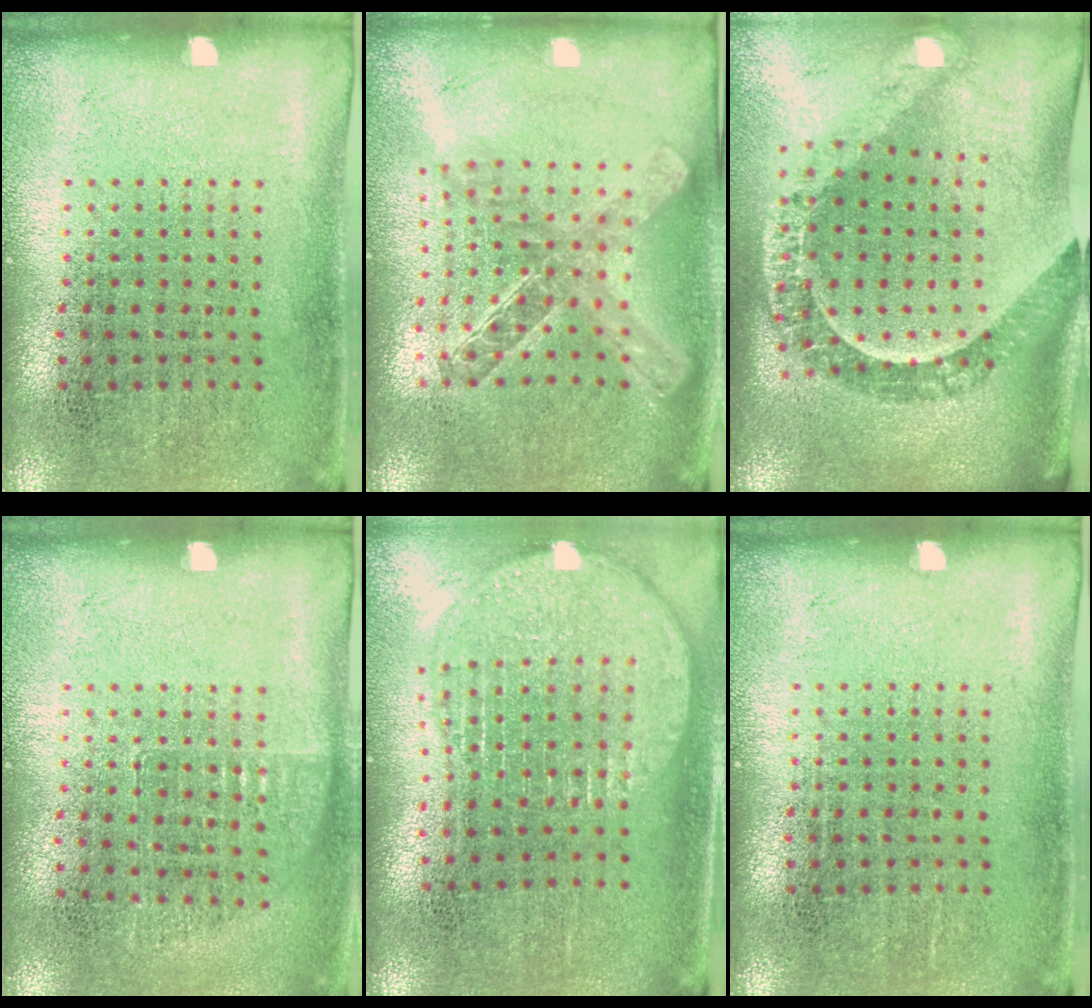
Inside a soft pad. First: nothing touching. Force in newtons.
{"total": 2.0, "press": 1.7, "slide": 1.2}
{"total": 1.8, "press": 1.6, "slide": 0.8}
{"total": 0.6, "press": 0.6, "slide": 0.2}
{"total": 1.9, "press": 1.6, "slide": 1.1}
{"total": 0.0}